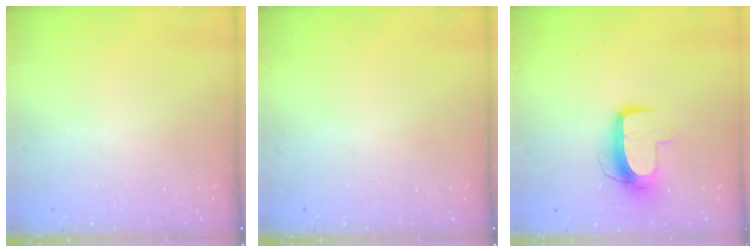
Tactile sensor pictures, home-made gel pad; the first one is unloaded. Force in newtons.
{"total": 0.0}
{"total": 10.2, "press": 10.2, "slide": 0.6}